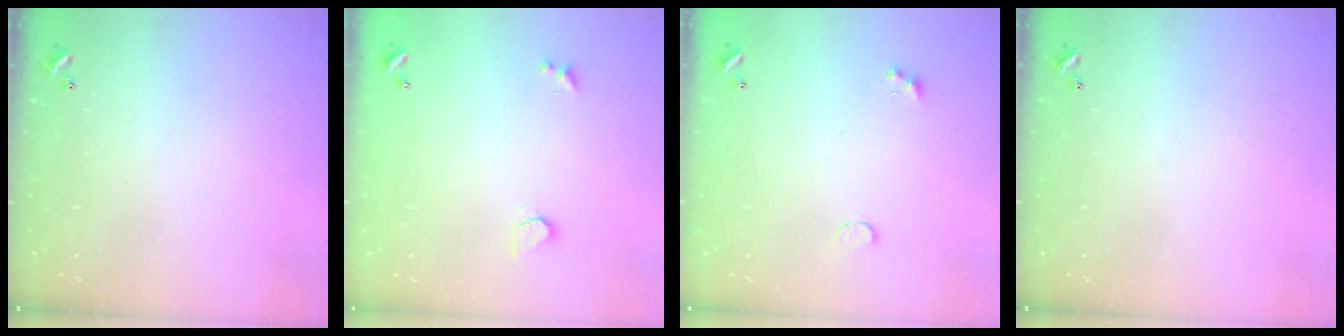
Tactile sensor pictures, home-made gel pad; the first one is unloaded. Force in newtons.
{"total": 0.9, "press": 0.8, "slide": 0.4}
{"total": 0.6, "press": 0.4, "slide": 0.4}
{"total": 0.0}